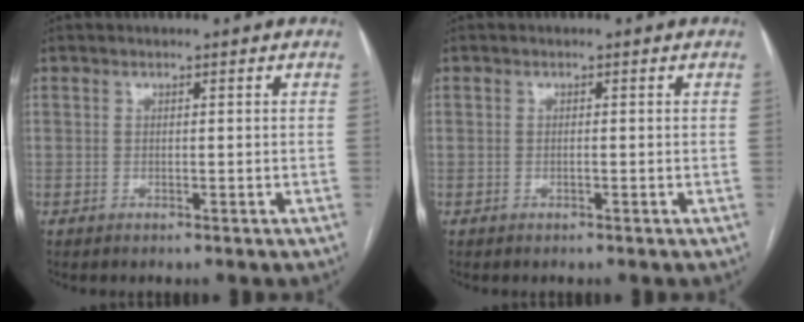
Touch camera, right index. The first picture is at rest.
{"total": 2.3, "force": [0.1, 1.7, 1.6], "torque": [-0.038, 0.013, 0.006]}